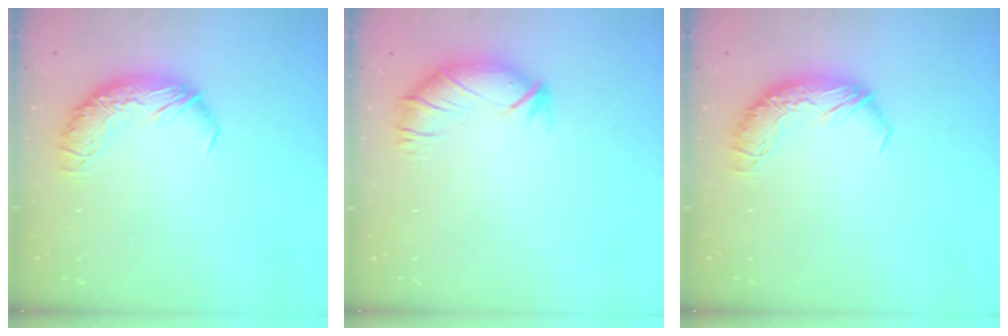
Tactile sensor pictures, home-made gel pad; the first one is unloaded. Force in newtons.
{"total": 3.0, "press": 2.3, "slide": 2.0}
{"total": 0.0}